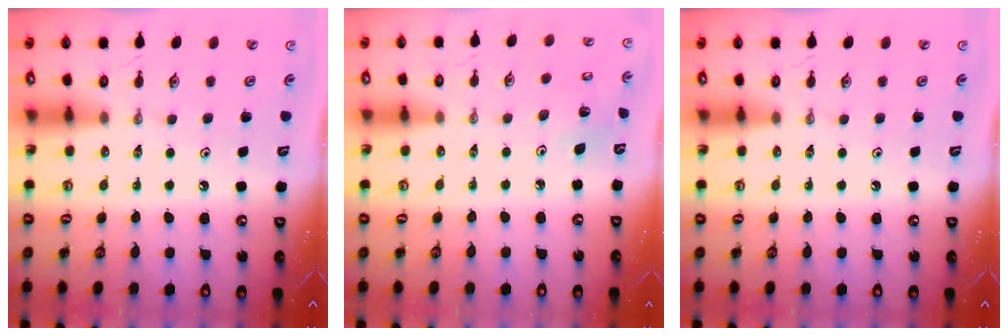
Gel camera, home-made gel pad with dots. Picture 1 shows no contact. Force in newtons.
{"total": 3.4, "press": 3.4, "slide": 0.5}
{"total": 0.0}